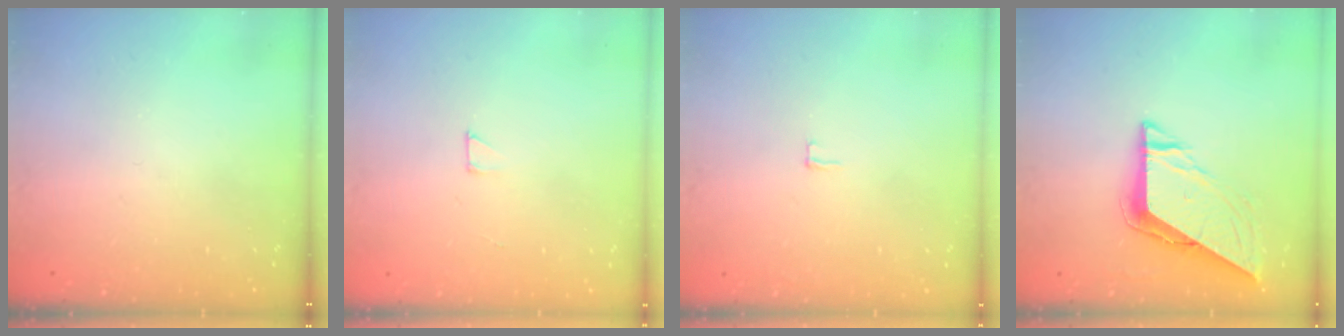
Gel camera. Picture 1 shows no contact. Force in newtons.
{"total": 2.0, "press": 2.0, "slide": 0.0}
{"total": 2.0, "press": 2.0, "slide": 0.2}
{"total": 7.8, "press": 7.8, "slide": 0.4}